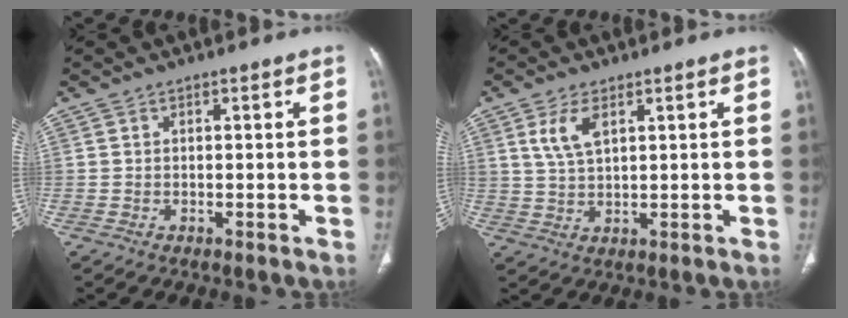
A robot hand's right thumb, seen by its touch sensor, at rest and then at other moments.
{"total": 5.3, "force": [2.4, 2.4, 4.1], "torque": [-0.083, -0.007, 0.057]}